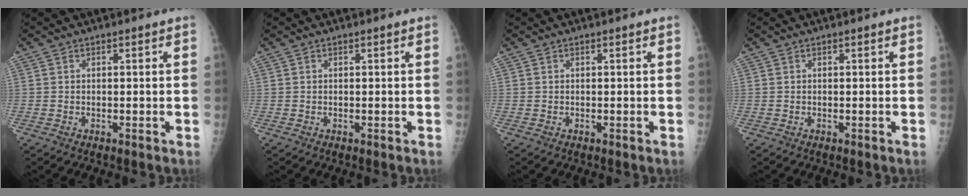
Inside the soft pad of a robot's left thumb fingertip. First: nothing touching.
{"total": 0.0}
{"total": 0.0}
{"total": 0.0}